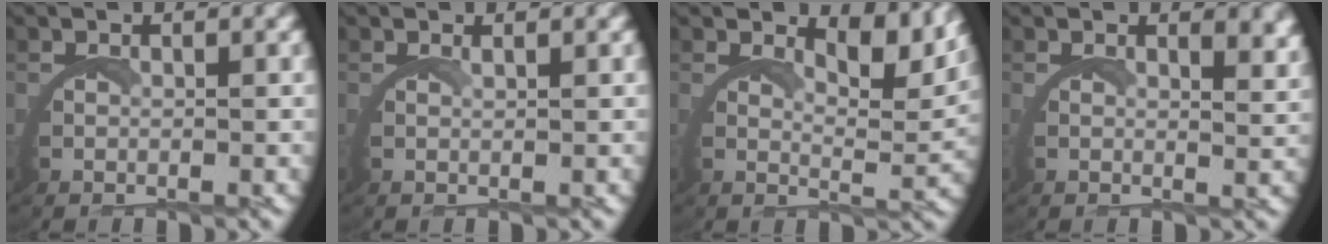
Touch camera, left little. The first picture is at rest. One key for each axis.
{"total": 0.8, "fx": 0.6, "fy": -0.1, "fz": 0.5, "tx": -0.012, "ty": -0.001, "tz": 0.011}
{"total": 4.9, "fx": 4.1, "fy": 0.3, "fz": 2.6, "tx": -0.043, "ty": -0.013, "tz": 0.063}
{"total": 2.7, "fx": 2.2, "fy": 0.4, "fz": 1.6, "tx": -0.030, "ty": -0.006, "tz": 0.030}